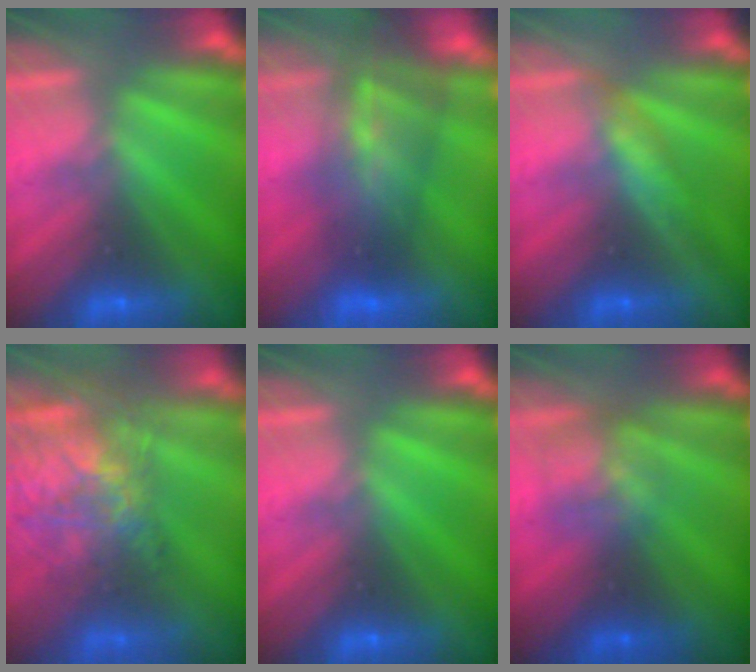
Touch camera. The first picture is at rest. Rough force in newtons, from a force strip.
{"total": 11.3}
{"total": 4.6}
{"total": 11.2}
{"total": 0.0}
{"total": 2.6}